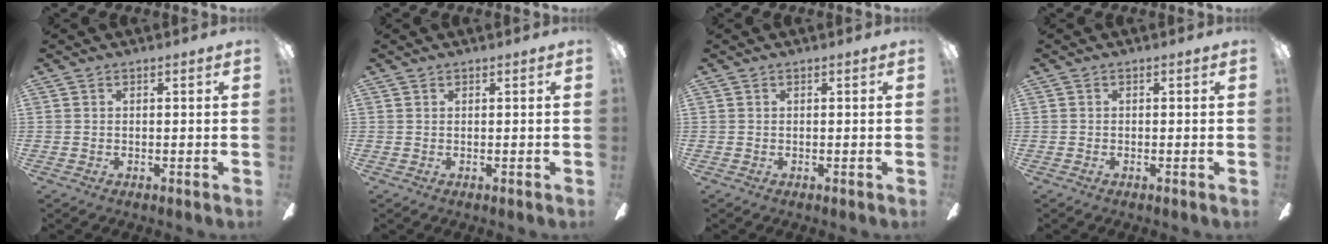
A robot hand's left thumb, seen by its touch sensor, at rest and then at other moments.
{"total": 0.0}
{"total": 0.0}
{"total": 0.6, "force": [-0.4, 0.3, 0.4], "torque": [-0.007, 0.002, -0.009]}